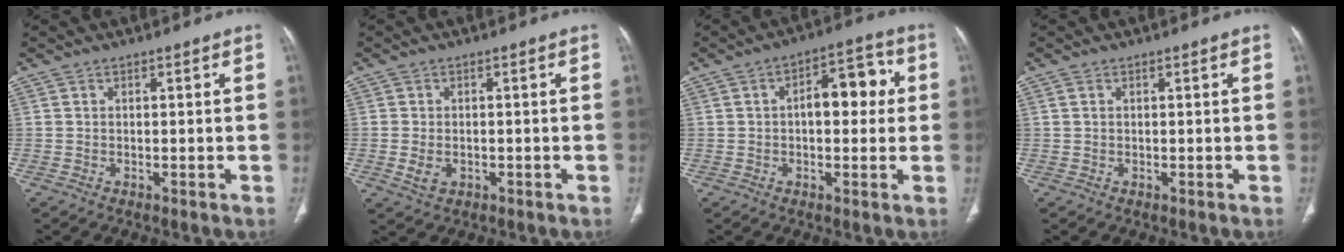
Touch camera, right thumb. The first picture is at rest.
{"total": 3.1, "force": [-0.8, 2.3, 2.0], "torque": [-0.039, 0.002, -0.005]}
{"total": 9.6, "force": [1.0, 5.1, 8.0], "torque": [-0.084, 0.027, 0.010]}
{"total": 0.7, "force": [0.3, 0.4, 0.5], "torque": [-0.015, 0.009, 0.008]}